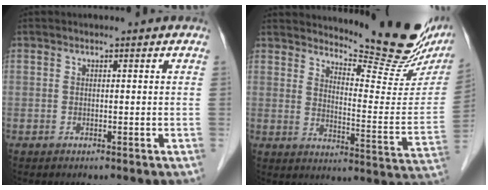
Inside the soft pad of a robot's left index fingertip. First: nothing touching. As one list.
[{"total": 20.0, "force": [17.4, 3.2, 9.4], "torque": [-0.130, -0.071, 0.216]}]